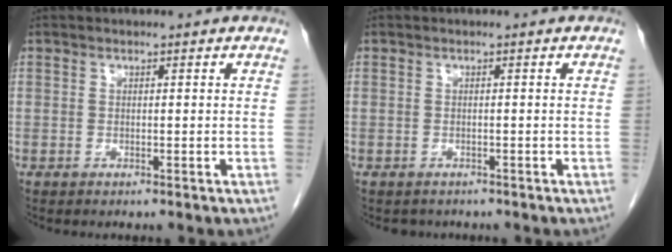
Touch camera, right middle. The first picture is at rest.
{"total": 1.7, "force": [-1.4, 1.0, 0.0], "torque": [-0.005, 0.001, -0.019]}